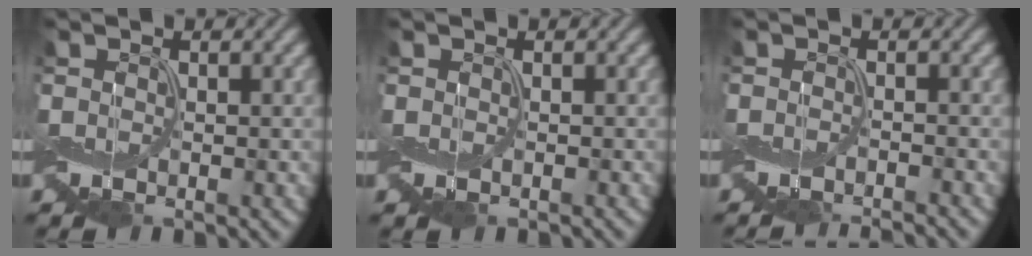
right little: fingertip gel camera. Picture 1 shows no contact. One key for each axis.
{"total": 0.0}
{"total": 2.6, "fx": -2.4, "fy": 0.1, "fz": 0.9, "tx": -0.006, "ty": -0.009, "tz": -0.045}